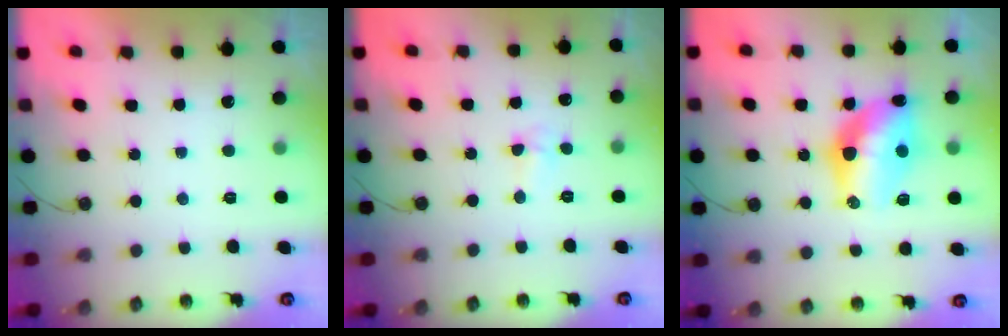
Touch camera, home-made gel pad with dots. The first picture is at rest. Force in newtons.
{"total": 3.0, "press": 2.9, "slide": 0.7}
{"total": 13.2, "press": 13.1, "slide": 1.5}